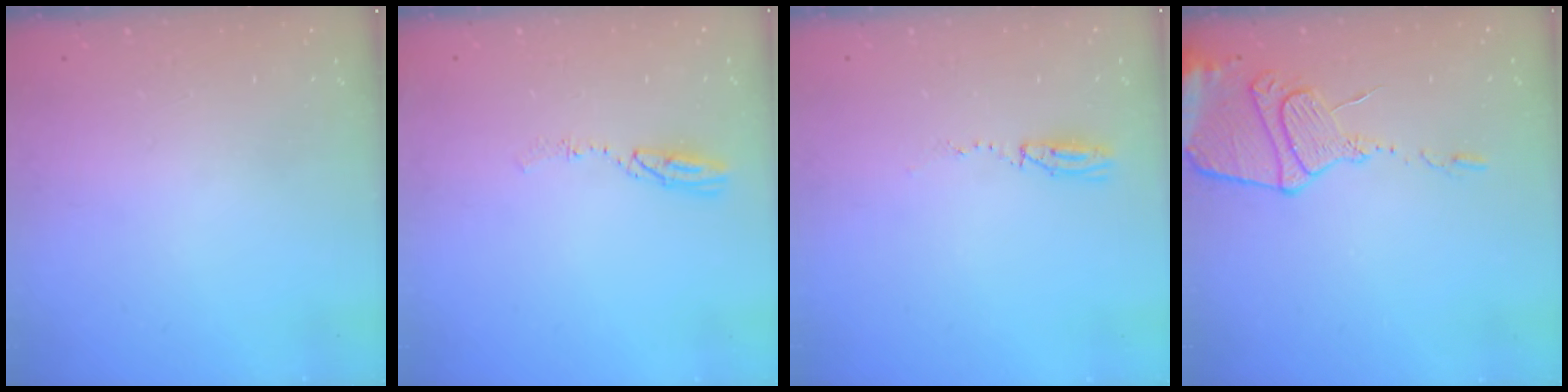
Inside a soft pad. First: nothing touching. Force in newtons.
{"total": 5.2, "press": 5.1, "slide": 0.4}
{"total": 3.1, "press": 2.5, "slide": 1.9}
{"total": 14.1, "press": 14.0, "slide": 1.3}